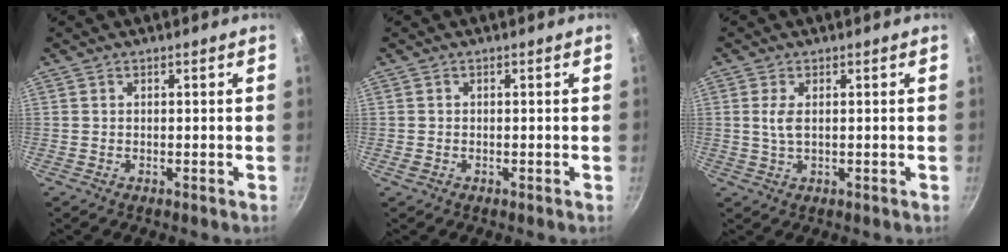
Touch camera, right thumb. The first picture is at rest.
{"total": 1.1, "force": [-0.5, 0.8, 0.4], "torque": [-0.008, 0.001, -0.008]}
{"total": 3.0, "force": [0.4, 1.4, 2.6], "torque": [-0.054, 0.000, 0.009]}